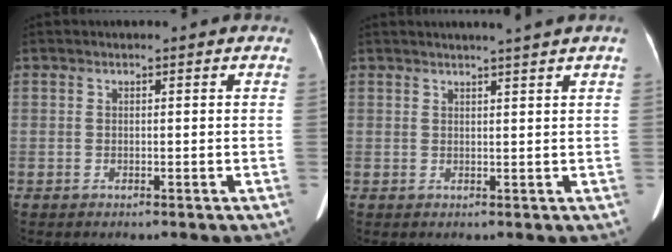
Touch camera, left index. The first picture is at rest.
{"total": 3.4, "force": [2.8, -1.0, 1.7], "torque": [-0.023, 0.003, 0.033]}